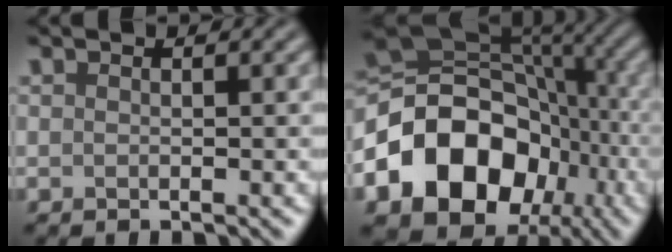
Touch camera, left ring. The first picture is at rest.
{"total": 14.4, "force": [-4.8, 11.1, 7.8], "torque": [-0.147, -0.007, -0.091]}